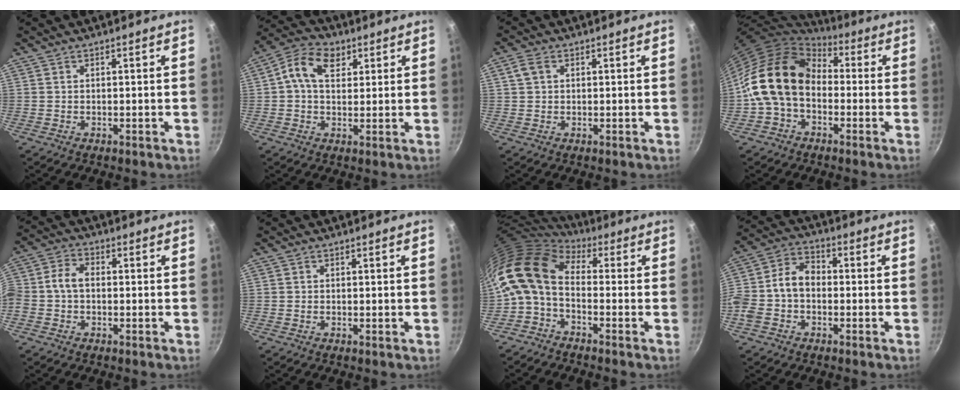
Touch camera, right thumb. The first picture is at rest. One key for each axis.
{"total": 9.0, "fx": 2.8, "fy": 6.2, "fz": 5.9, "tx": -0.087, "ty": 0.007, "tz": 0.034}
{"total": 3.0, "fx": 0.9, "fy": 2.2, "fz": 1.8, "tx": -0.032, "ty": 0.006, "tz": 0.014}
{"total": 15.6, "fx": -0.6, "fy": 11.6, "fz": 10.4, "tx": -0.162, "ty": 0.039, "tz": -0.029}
{"total": 6.0, "fx": -0.9, "fy": 4.4, "fz": 4.0, "tx": -0.082, "ty": 0.026, "tz": -0.033}
{"total": 0.0}
{"total": 11.5, "fx": -0.1, "fy": 7.3, "fz": 8.9, "tx": -0.169, "ty": 0.023, "tz": -0.021}
{"total": 9.8, "fx": -1.6, "fy": 6.9, "fz": 6.7, "tx": -0.116, "ty": 0.041, "tz": -0.049}